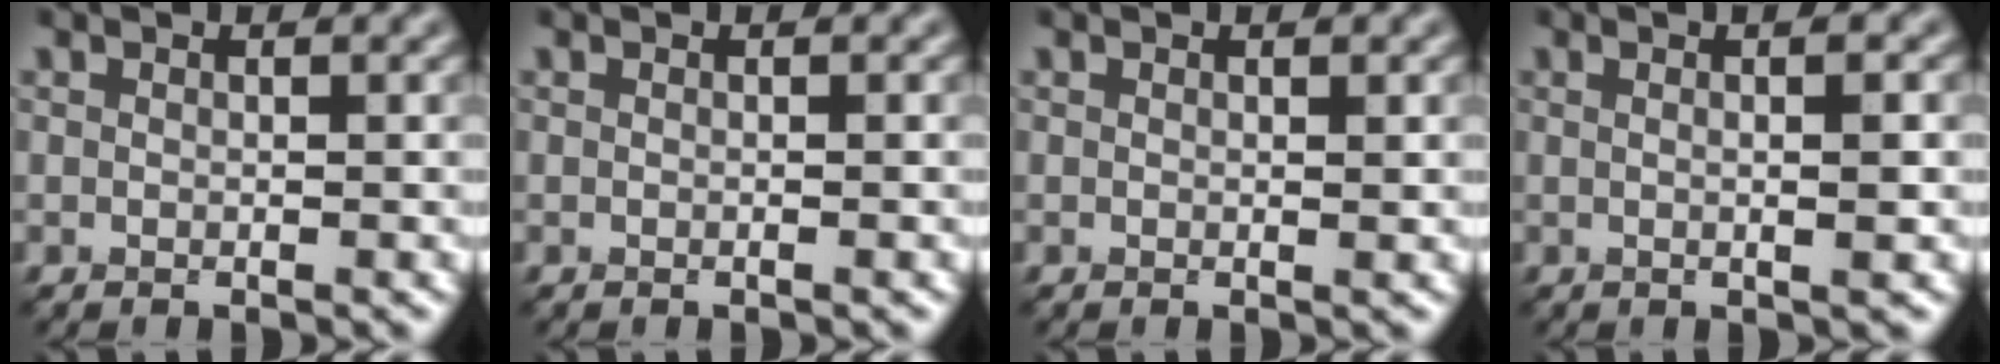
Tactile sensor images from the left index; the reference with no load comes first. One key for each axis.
{"total": 0.6, "fx": 0.0, "fy": 0.2, "fz": 0.6, "tx": -0.005, "ty": -0.001, "tz": -0.004}
{"total": 0.7, "fx": 0.3, "fy": 0.1, "fz": 0.7, "tx": -0.008, "ty": 0.000, "tz": 0.004}
{"total": 4.7, "fx": 0.9, "fy": 1.7, "fz": 4.3, "tx": -0.027, "ty": 0.012, "tz": -0.013}